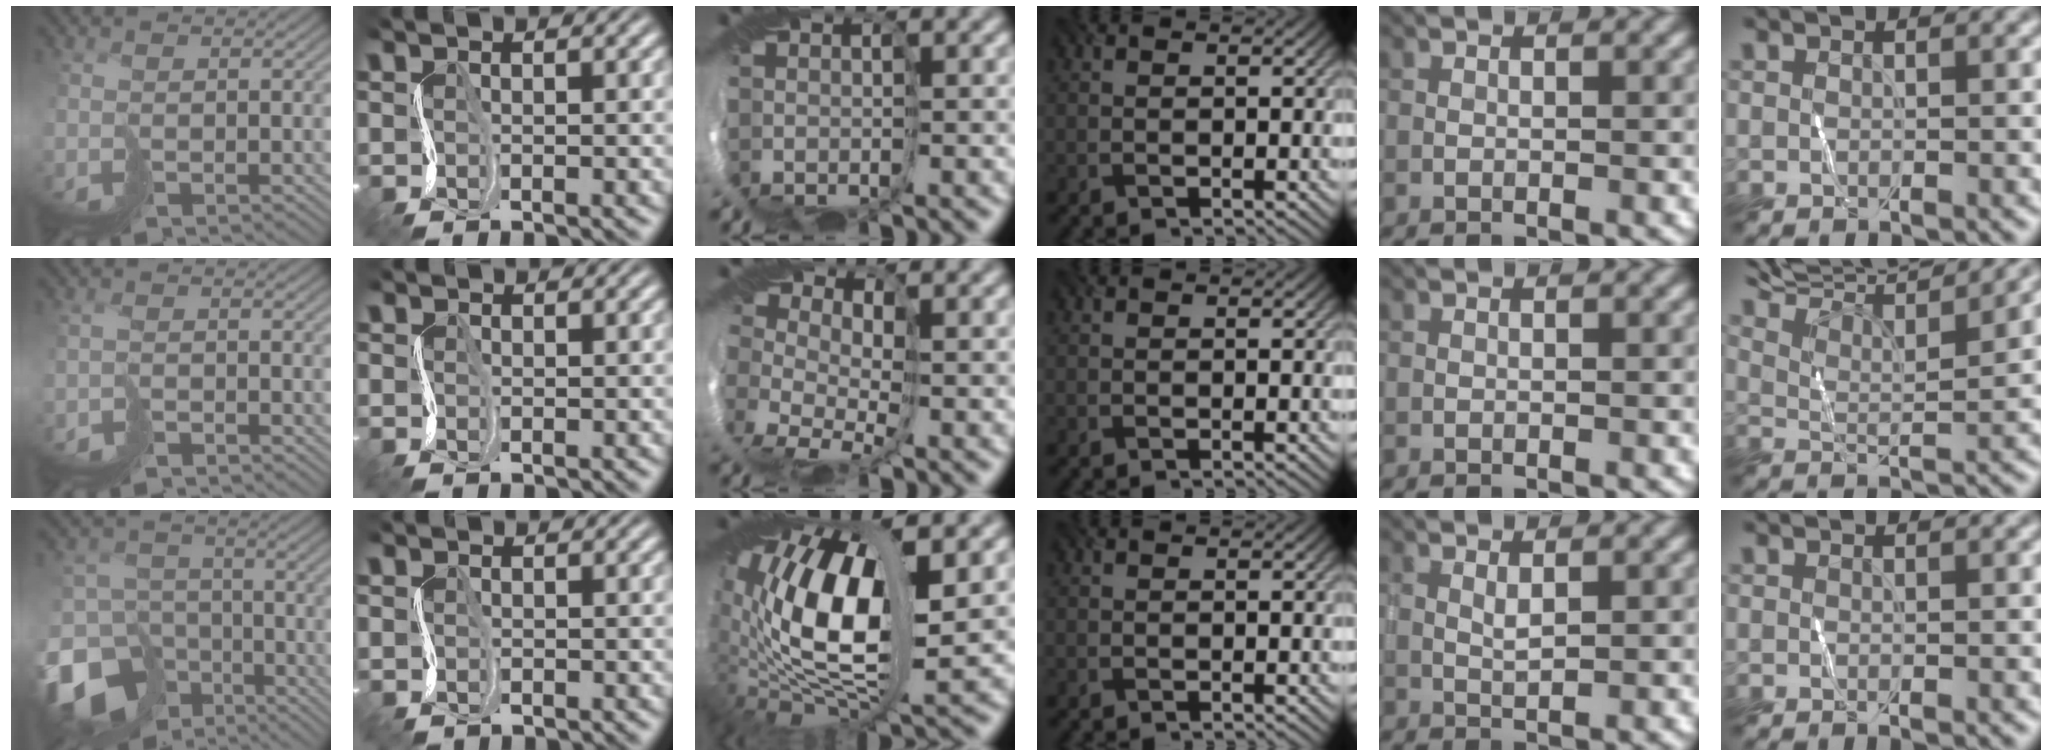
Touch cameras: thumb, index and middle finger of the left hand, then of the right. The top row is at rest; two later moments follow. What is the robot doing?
{"motion": "cut", "object": "paper"}